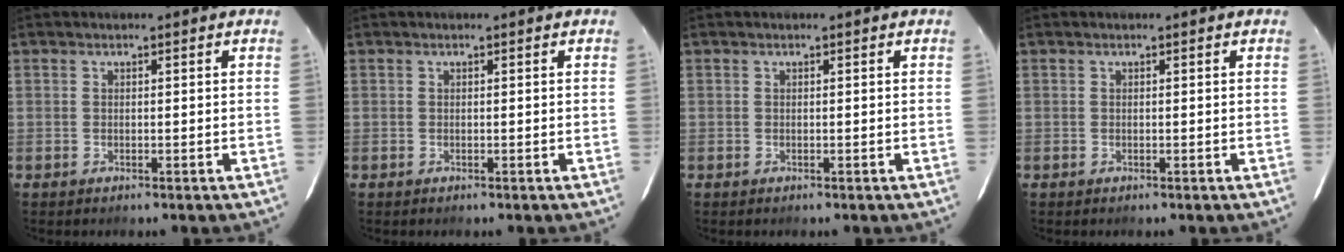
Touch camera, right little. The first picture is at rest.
{"total": 0.0}
{"total": 0.0}
{"total": 0.0}